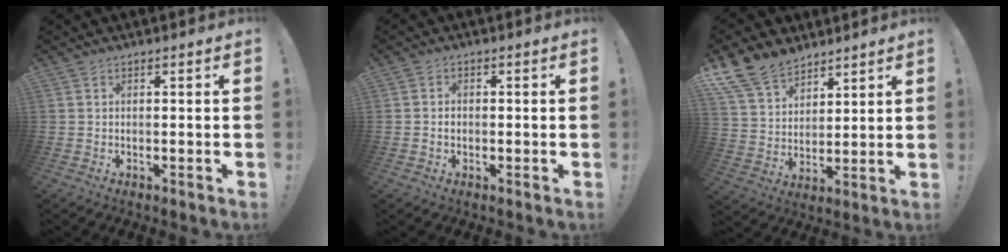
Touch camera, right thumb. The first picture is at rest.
{"total": 1.4, "force": [-0.4, 1.2, 0.7], "torque": [-0.006, 0.002, -0.008]}
{"total": 13.6, "force": [10.5, 7.5, 4.3], "torque": [-0.088, -0.070, 0.202]}